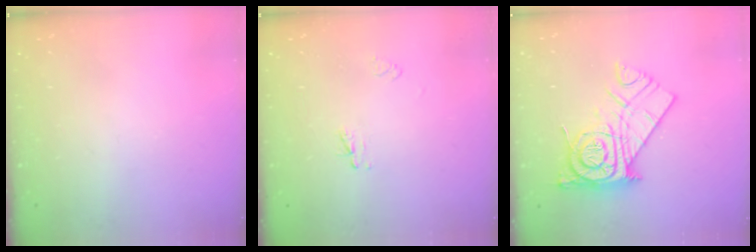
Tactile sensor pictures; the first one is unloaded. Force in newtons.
{"total": 2.3, "press": 2.2, "slide": 0.2}
{"total": 15.0, "press": 14.9, "slide": 1.1}